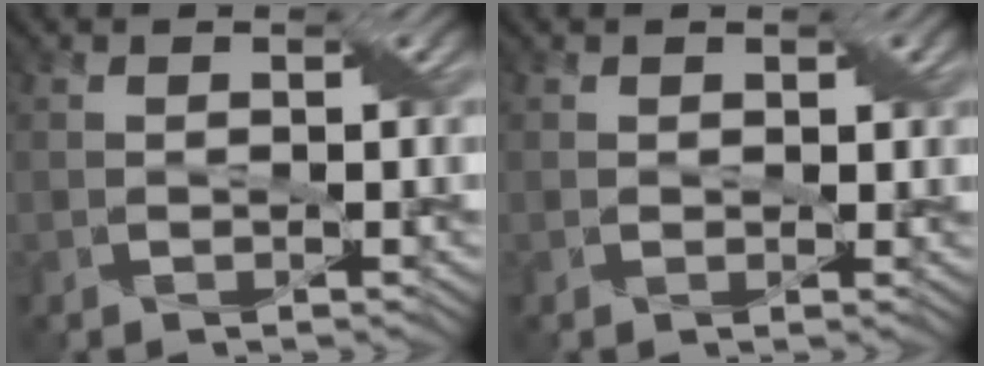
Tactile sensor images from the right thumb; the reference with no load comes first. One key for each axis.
{"total": 0.6, "fx": 0.5, "fy": 0.3, "fz": -0.1, "tx": 0.002, "ty": 0.003, "tz": 0.006}